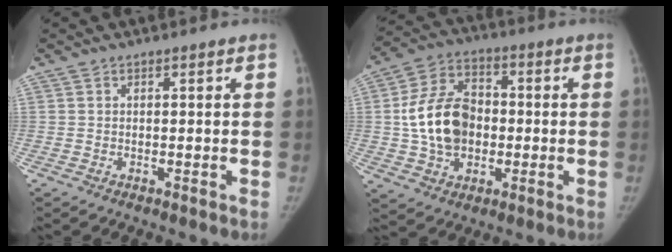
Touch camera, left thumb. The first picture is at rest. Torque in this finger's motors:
{"motor_torque": [1.02, 2.59, 0.92, -0.81, 0.33]}